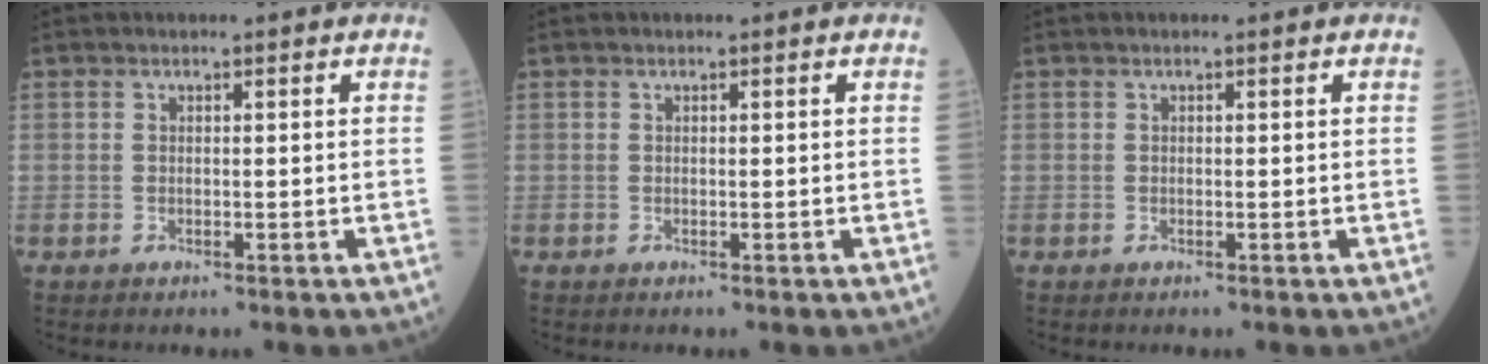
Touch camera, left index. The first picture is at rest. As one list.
[{"total": 0.0}, {"total": 0.0}]